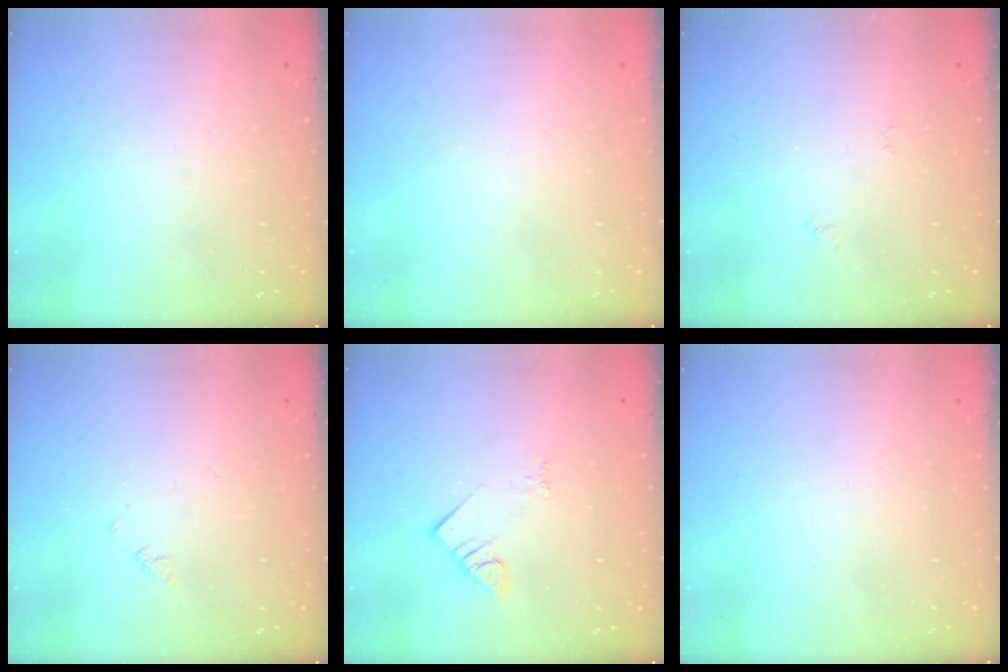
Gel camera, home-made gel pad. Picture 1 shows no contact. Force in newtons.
{"total": 1.6, "press": 1.6, "slide": 0.1}
{"total": 3.8, "press": 3.8, "slide": 0.4}
{"total": 2.2, "press": 2.2, "slide": 0.3}
{"total": 4.1, "press": 4.1, "slide": 0.3}
{"total": 1.7, "press": 1.6, "slide": 0.1}